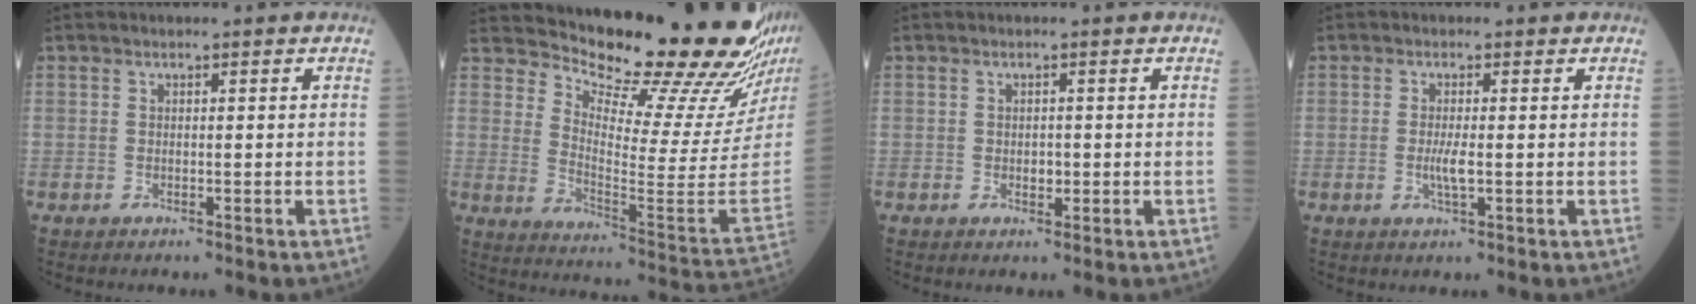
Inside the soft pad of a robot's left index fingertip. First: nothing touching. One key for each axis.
{"total": 22.6, "fx": 20.2, "fy": 0.6, "fz": 10.1, "tx": -0.172, "ty": -0.126, "tz": 0.270}
{"total": 1.4, "fx": -0.6, "fy": 0.9, "fz": 0.9, "tx": -0.017, "ty": -0.004, "tz": -0.008}
{"total": 2.3, "fx": -0.6, "fy": 0.3, "fz": 2.2, "tx": -0.051, "ty": -0.009, "tz": -0.011}